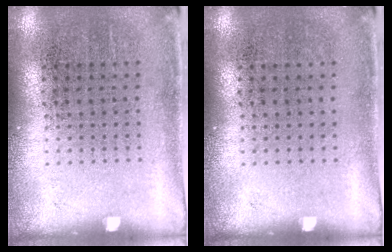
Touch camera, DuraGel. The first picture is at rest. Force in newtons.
{"total": 0.0}